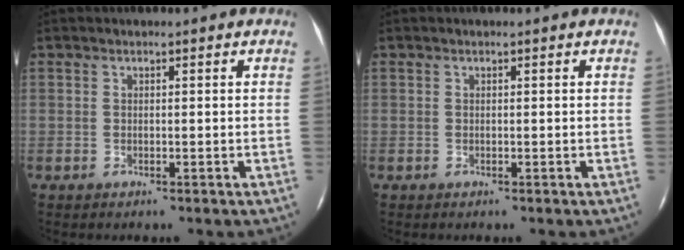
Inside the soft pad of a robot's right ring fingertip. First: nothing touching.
{"total": 0.0}